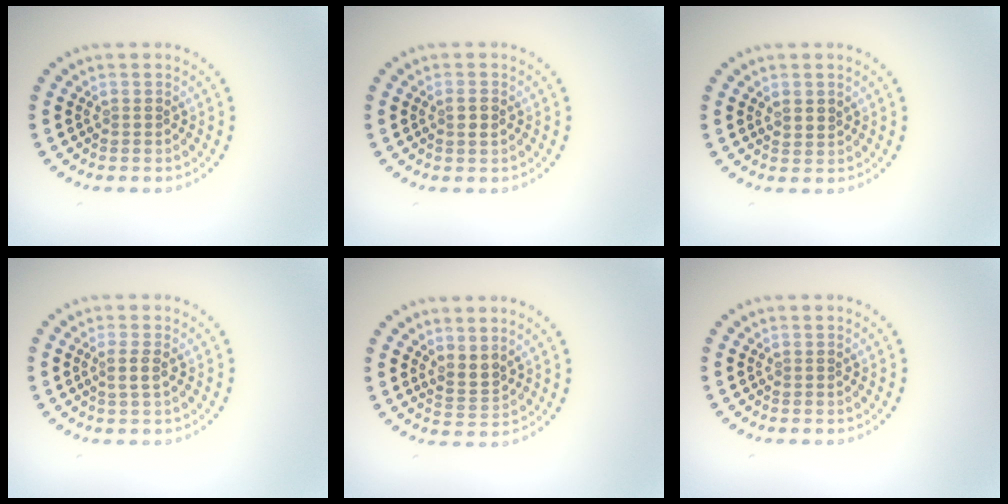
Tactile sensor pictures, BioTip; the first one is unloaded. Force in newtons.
{"total": 1.0, "press": 1.0, "slide": 0.3}
{"total": 1.2, "press": 1.0, "slide": 0.6}
{"total": 1.4, "press": 1.1, "slide": 0.9}
{"total": 2.0, "press": 1.4, "slide": 1.4}
{"total": 0.0}